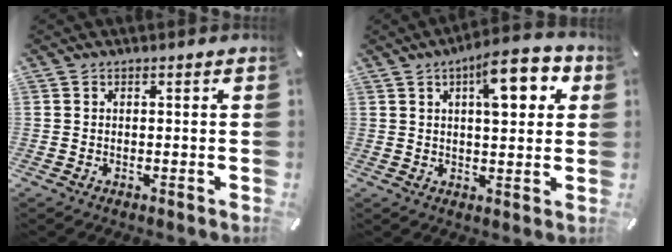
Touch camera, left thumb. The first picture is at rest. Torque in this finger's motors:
{"motor_torque": [1.89, 2.00, 0.29, -0.18, 0.13]}